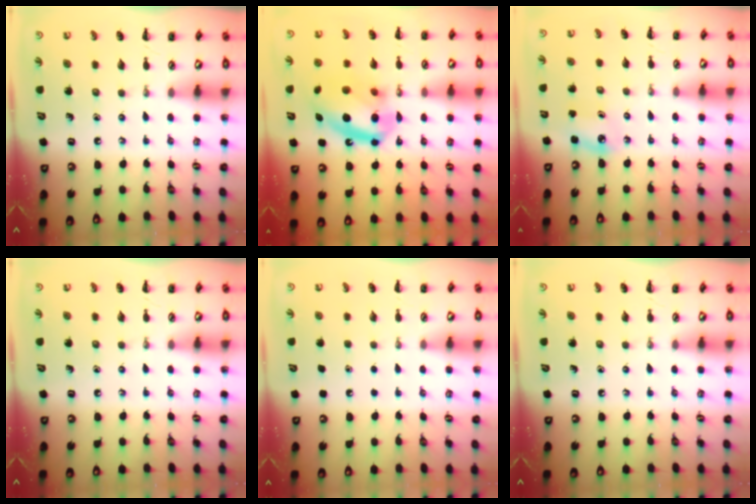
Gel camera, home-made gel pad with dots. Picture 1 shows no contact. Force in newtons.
{"total": 16.8, "press": 16.4, "slide": 3.5}
{"total": 3.8, "press": 3.7, "slide": 0.8}
{"total": 0.0}
{"total": 1.7, "press": 1.7, "slide": 0.1}
{"total": 0.0}